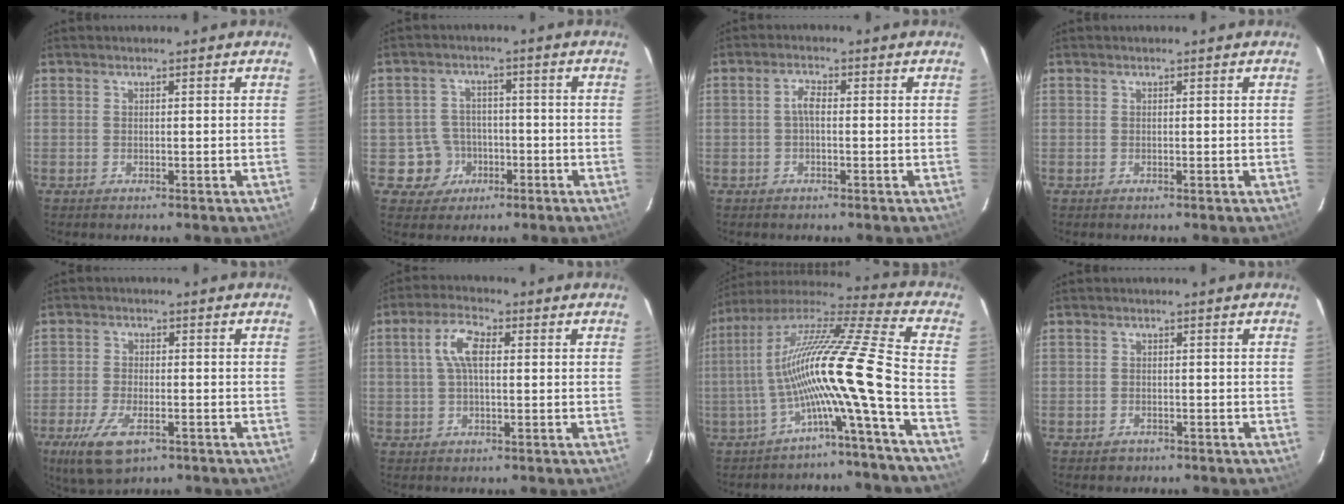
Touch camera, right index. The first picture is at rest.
{"total": 6.3, "force": [-2.4, 5.8, 0.3], "torque": [-0.021, 0.026, -0.030]}
{"total": 2.2, "force": [-0.3, 0.9, 1.9], "torque": [-0.041, 0.009, -0.006]}
{"total": 0.0}
{"total": 9.3, "force": [-5.0, 4.1, 6.7], "torque": [-0.158, -0.026, -0.090]}
{"total": 6.0, "force": [1.0, 2.5, 5.3], "torque": [-0.107, 0.016, 0.018]}
{"total": 16.6, "force": [-6.0, -2.3, 15.3], "torque": [-0.236, -0.022, -0.115]}
{"total": 1.8, "force": [-1.2, 1.4, 0.3], "torque": [-0.008, 0.002, -0.012]}